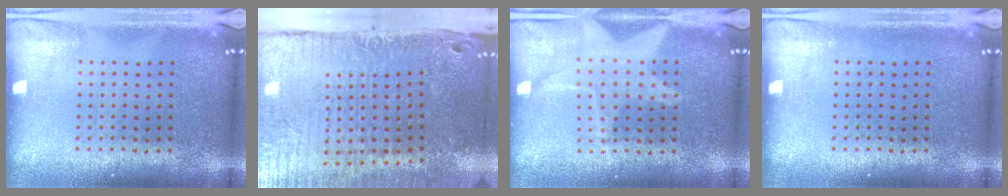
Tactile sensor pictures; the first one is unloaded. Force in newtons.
{"total": 5.2, "press": 4.2, "slide": 3.0}
{"total": 1.9, "press": 1.9, "slide": 0.2}
{"total": 0.0}